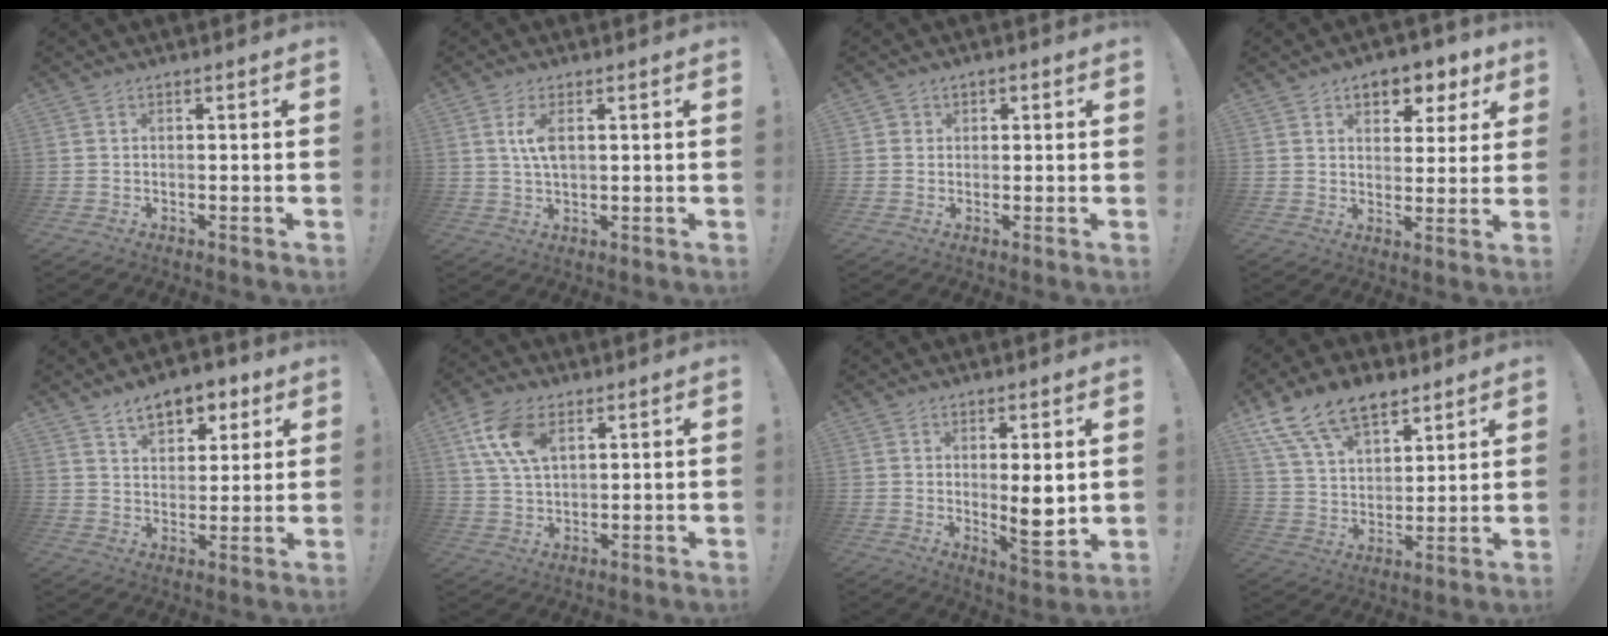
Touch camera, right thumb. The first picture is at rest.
{"total": 5.4, "force": [1.3, 2.4, 4.7], "torque": [-0.092, -0.001, 0.020]}
{"total": 2.0, "force": [0.3, 1.9, 0.3], "torque": [-0.001, 0.002, 0.004]}
{"total": 7.4, "force": [4.3, 5.1, 3.3], "torque": [-0.021, -0.031, 0.074]}
{"total": 10.3, "force": [6.3, 6.2, 5.3], "torque": [-0.071, -0.033, 0.116]}
{"total": 12.1, "force": [5.8, 7.0, 7.9], "torque": [-0.164, -0.006, 0.110]}
{"total": 7.6, "force": [1.3, 2.1, 7.2], "torque": [-0.087, -0.023, 0.023]}
{"total": 15.7, "force": [10.7, 8.6, 7.8], "torque": [-0.144, -0.060, 0.201]}